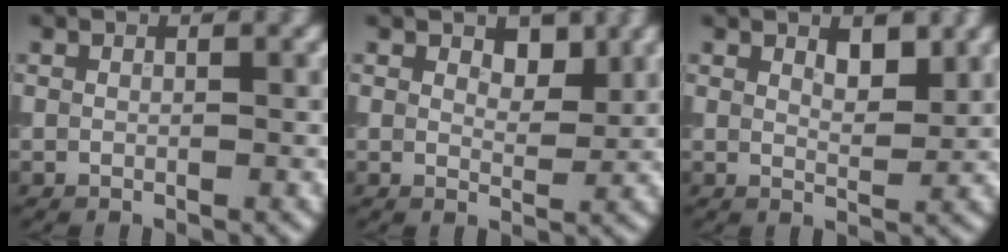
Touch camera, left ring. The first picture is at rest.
{"total": 2.0, "force": [1.2, 1.0, 1.1], "torque": [-0.016, -0.004, 0.016]}
{"total": 2.1, "force": [1.4, 0.8, 1.4], "torque": [-0.021, -0.003, 0.024]}